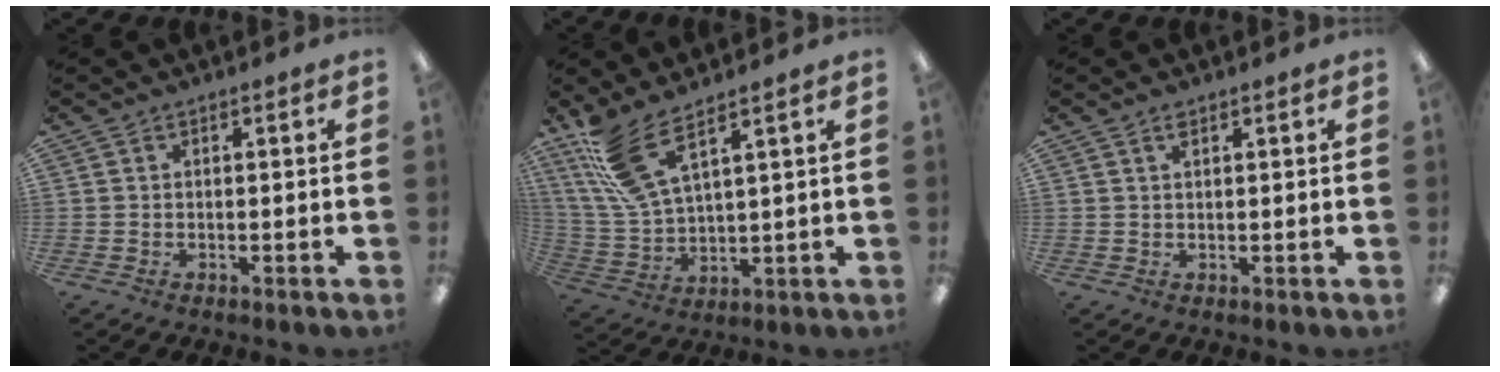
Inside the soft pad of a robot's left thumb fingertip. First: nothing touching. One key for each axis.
{"total": 12.4, "fx": 8.5, "fy": 3.7, "fz": 8.2, "tx": -0.184, "ty": -0.034, "tz": 0.159}
{"total": 1.7, "fx": 1.2, "fy": 0.6, "fz": 1.1, "tx": -0.017, "ty": -0.002, "tz": 0.019}